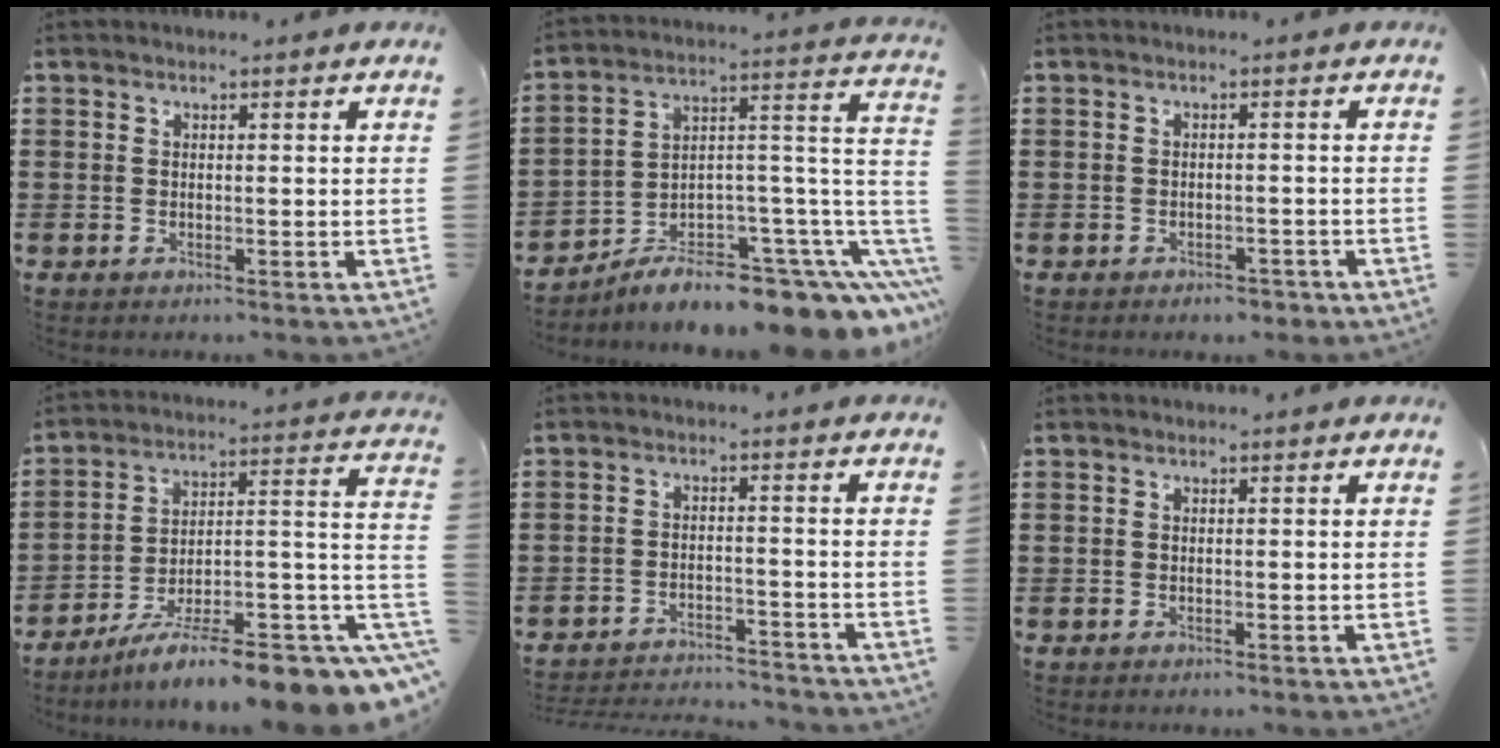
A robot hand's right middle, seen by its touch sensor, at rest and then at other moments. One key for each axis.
{"total": 8.6, "fx": -6.1, "fy": 2.8, "fz": 5.4, "tx": -0.086, "ty": -0.001, "tz": -0.108}
{"total": 1.6, "fx": -1.6, "fy": 0.4, "fz": 0.0, "tx": -0.007, "ty": 0.000, "tz": -0.034}
{"total": 10.8, "fx": -7.5, "fy": 1.3, "fz": 7.7, "tx": -0.115, "ty": 0.000, "tz": -0.125}
{"total": 3.4, "fx": -3.4, "fy": 0.3, "fz": 0.2, "tx": -0.009, "ty": 0.002, "tz": -0.072}
{"total": 0.0}